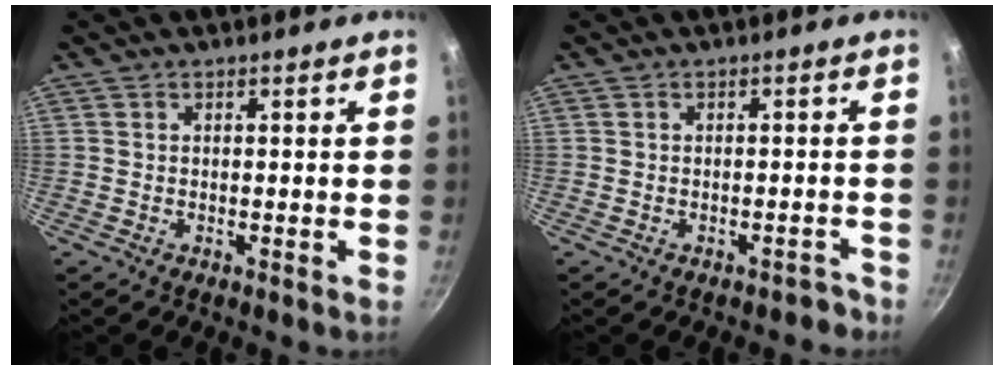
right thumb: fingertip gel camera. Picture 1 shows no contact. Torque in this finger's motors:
{"motor_torque": [0.79, -0.02, -0.20, 0.09, 0.09]}